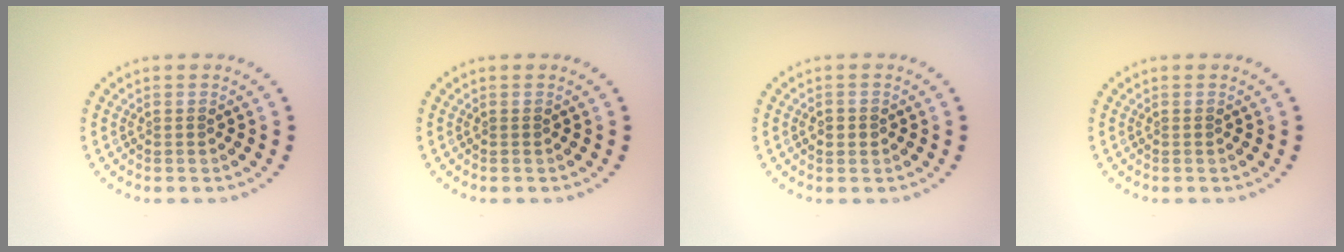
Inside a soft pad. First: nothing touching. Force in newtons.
{"total": 0.0}
{"total": 0.8, "press": 0.8, "slide": 0.2}
{"total": 0.0}